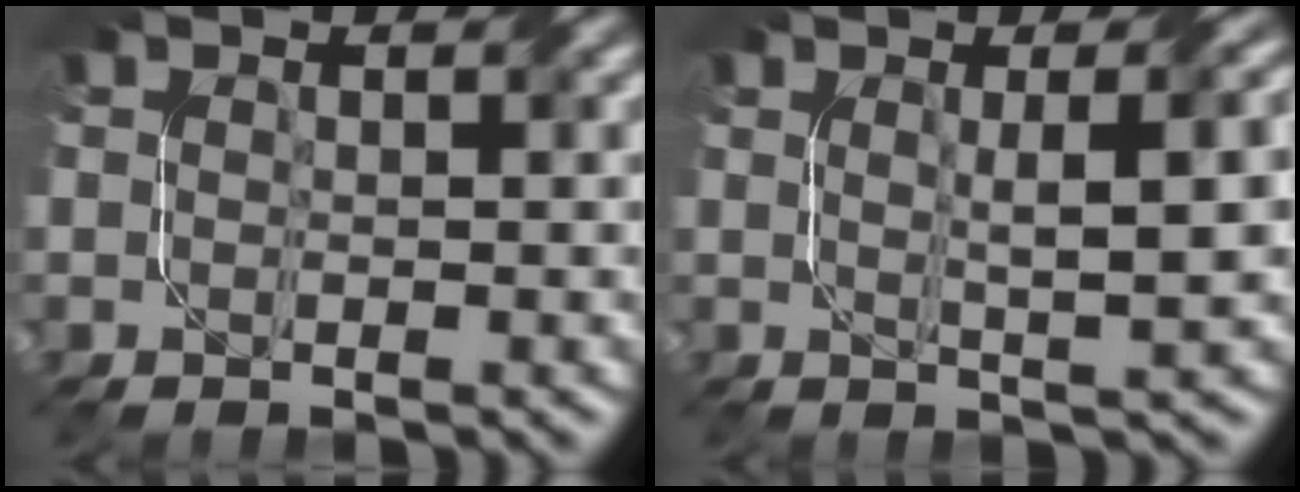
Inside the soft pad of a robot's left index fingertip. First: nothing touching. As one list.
[{"total": 5.5, "force": [0.9, 1.3, 5.2], "torque": [-0.057, 0.013, 0.011]}]